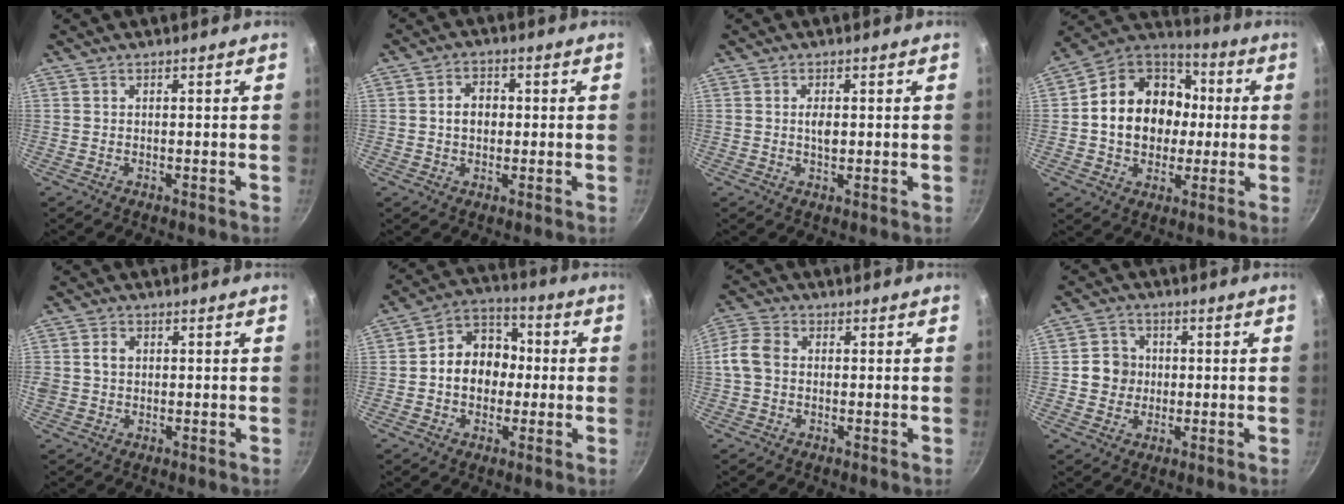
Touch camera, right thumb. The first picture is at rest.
{"total": 5.8, "force": [0.1, 4.5, 3.6], "torque": [-0.033, 0.013, -0.003]}
{"total": 2.6, "force": [0.2, 1.3, 2.3], "torque": [-0.034, -0.002, 0.002]}
{"total": 19.5, "force": [0.5, 15.7, 11.6], "torque": [-0.167, 0.034, 0.002]}
{"total": 3.2, "force": [0.4, 2.7, 1.7], "torque": [-0.017, 0.006, 0.003]}
{"total": 12.1, "force": [-0.4, 9.8, 7.1], "torque": [-0.065, 0.030, -0.024]}
{"total": 5.9, "force": [-0.1, 4.5, 3.8], "torque": [-0.073, 0.014, -0.017]}
{"total": 6.0, "force": [0.1, 5.7, 2.0], "torque": [0.002, 0.008, -0.009]}